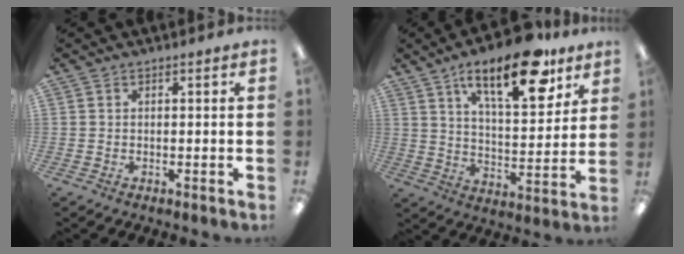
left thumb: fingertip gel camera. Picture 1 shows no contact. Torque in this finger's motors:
{"motor_torque": [0.40, 0.68, 1.17, -1.59, 0.50]}